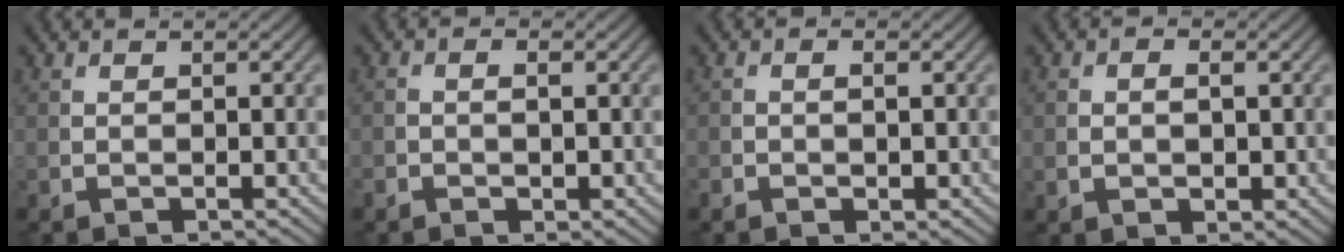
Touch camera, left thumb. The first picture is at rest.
{"total": 2.2, "force": [-0.6, 1.2, 1.7], "torque": [-0.029, -0.002, -0.008]}
{"total": 1.8, "force": [-0.5, 1.0, 1.4], "torque": [-0.025, -0.002, -0.006]}
{"total": 2.7, "force": [-0.1, 1.7, 2.1], "torque": [-0.036, -0.002, -0.001]}